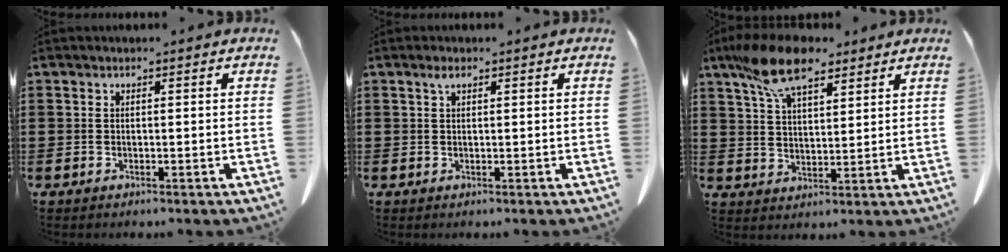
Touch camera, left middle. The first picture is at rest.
{"total": 1.4, "force": [0.6, 0.5, 1.1], "torque": [-0.025, 0.002, 0.011]}
{"total": 11.3, "force": [7.9, 4.3, 6.9], "torque": [-0.155, -0.008, 0.149]}